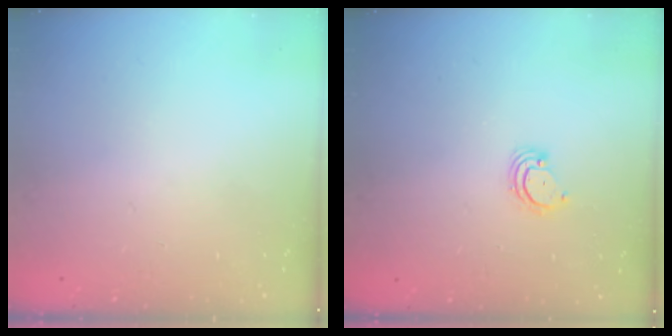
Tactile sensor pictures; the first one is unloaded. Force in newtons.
{"total": 2.8, "press": 2.8, "slide": 0.2}